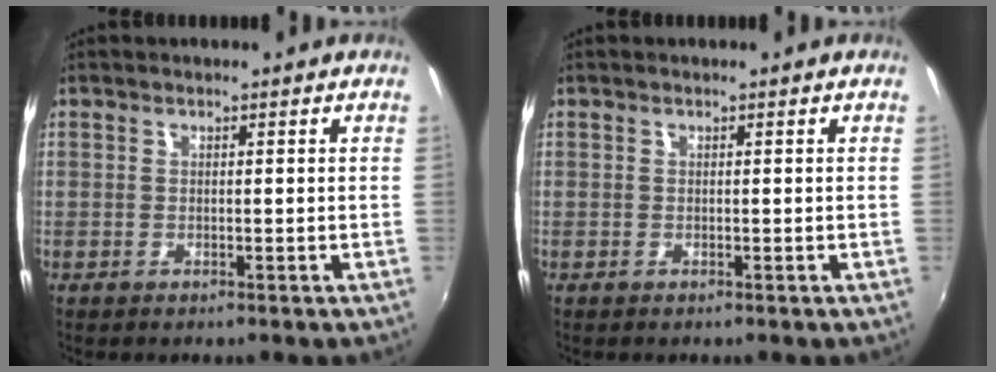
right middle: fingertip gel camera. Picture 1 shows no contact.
{"total": 0.0}